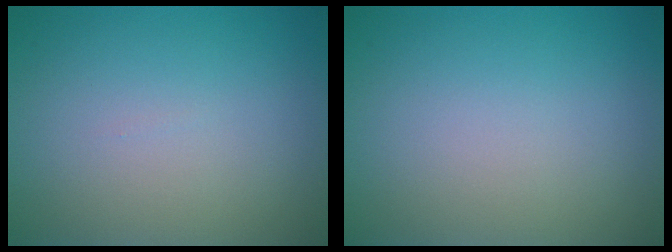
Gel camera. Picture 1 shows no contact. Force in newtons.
{"total": 0.0}